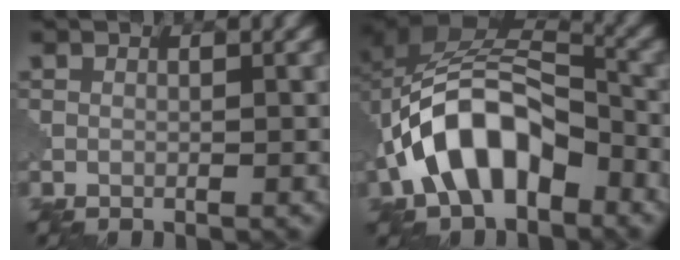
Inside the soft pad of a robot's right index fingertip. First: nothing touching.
{"total": 10.8, "force": [-4.0, 6.2, 8.0], "torque": [-0.148, 0.015, -0.078]}